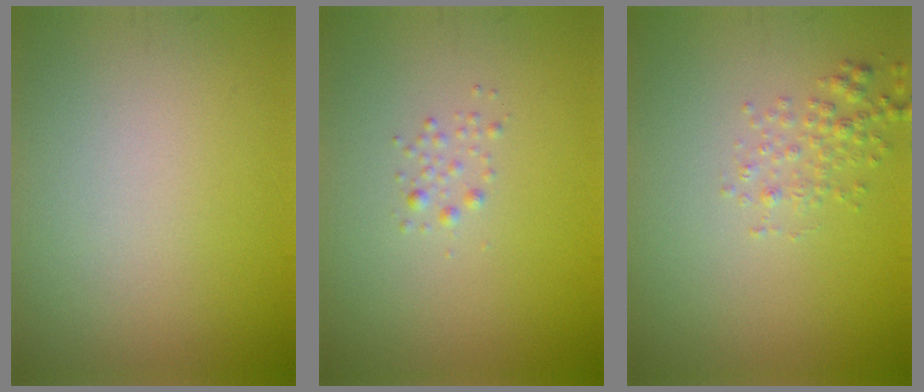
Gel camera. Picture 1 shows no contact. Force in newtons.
{"total": 0.8, "press": 0.8, "slide": 0.1}
{"total": 1.6, "press": 1.6, "slide": 0.1}